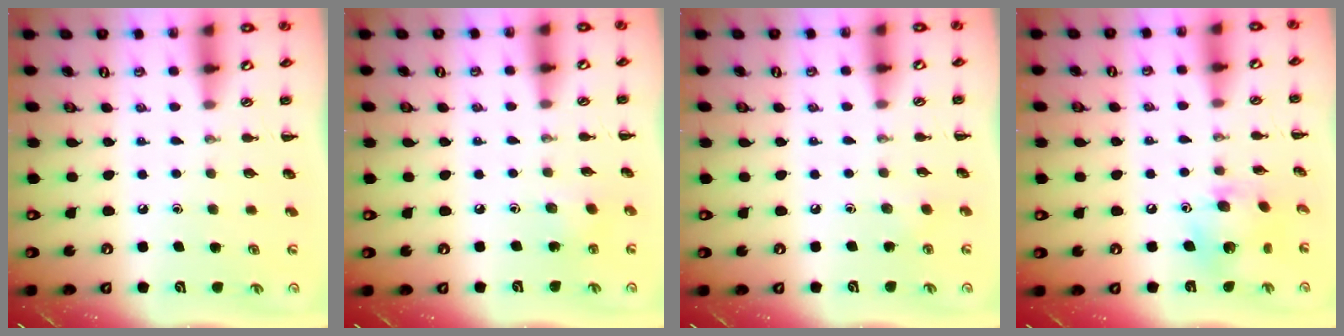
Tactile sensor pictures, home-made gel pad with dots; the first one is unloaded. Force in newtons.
{"total": 2.4, "press": 2.3, "slide": 0.7}
{"total": 1.7, "press": 1.6, "slide": 0.6}
{"total": 8.1, "press": 8.1, "slide": 0.2}